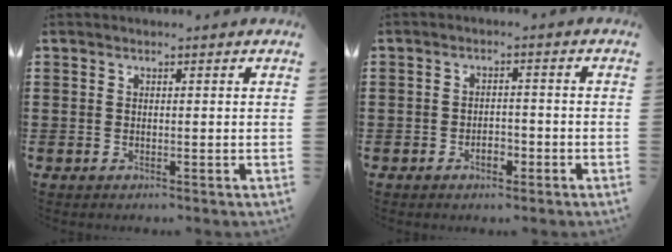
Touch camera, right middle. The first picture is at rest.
{"total": 2.6, "force": [-1.4, 1.3, 1.7], "torque": [-0.027, 0.001, -0.031]}